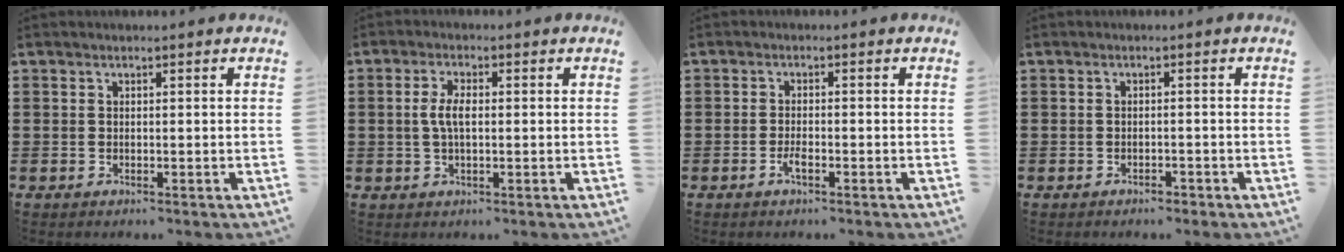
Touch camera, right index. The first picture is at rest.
{"total": 3.9, "force": [0.0, 1.5, 3.6], "torque": [-0.076, 0.002, -0.004]}
{"total": 2.0, "force": [-1.1, 0.5, 1.6], "torque": [-0.036, -0.003, -0.022]}
{"total": 1.1, "force": [-1.0, 0.2, 0.2], "torque": [-0.009, 0.000, -0.022]}